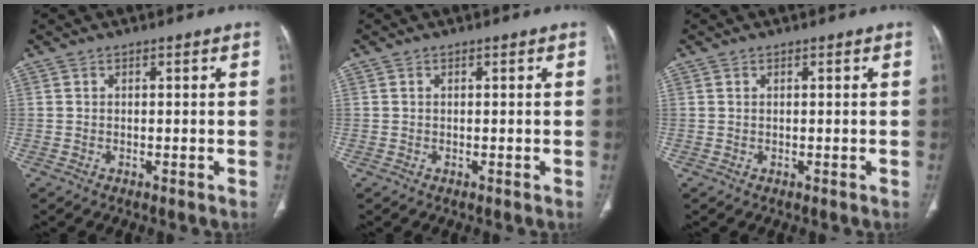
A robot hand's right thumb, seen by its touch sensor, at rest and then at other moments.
{"total": 0.0}
{"total": 0.0}